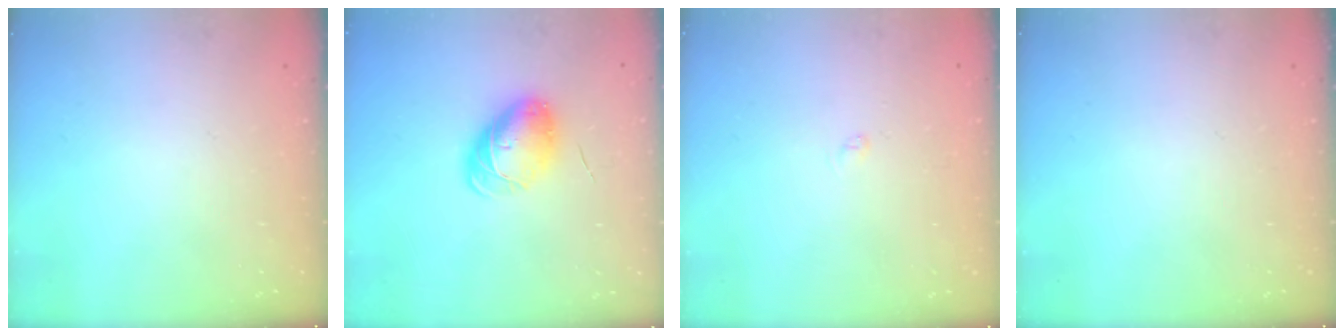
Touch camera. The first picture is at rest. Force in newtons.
{"total": 9.1, "press": 8.9, "slide": 1.9}
{"total": 1.9, "press": 1.9, "slide": 0.3}
{"total": 0.0}